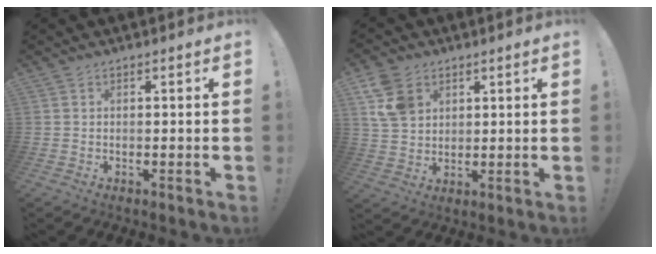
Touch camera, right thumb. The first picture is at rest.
{"total": 10.5, "force": [4.7, 7.8, 5.2], "torque": [-0.106, -0.010, 0.097]}